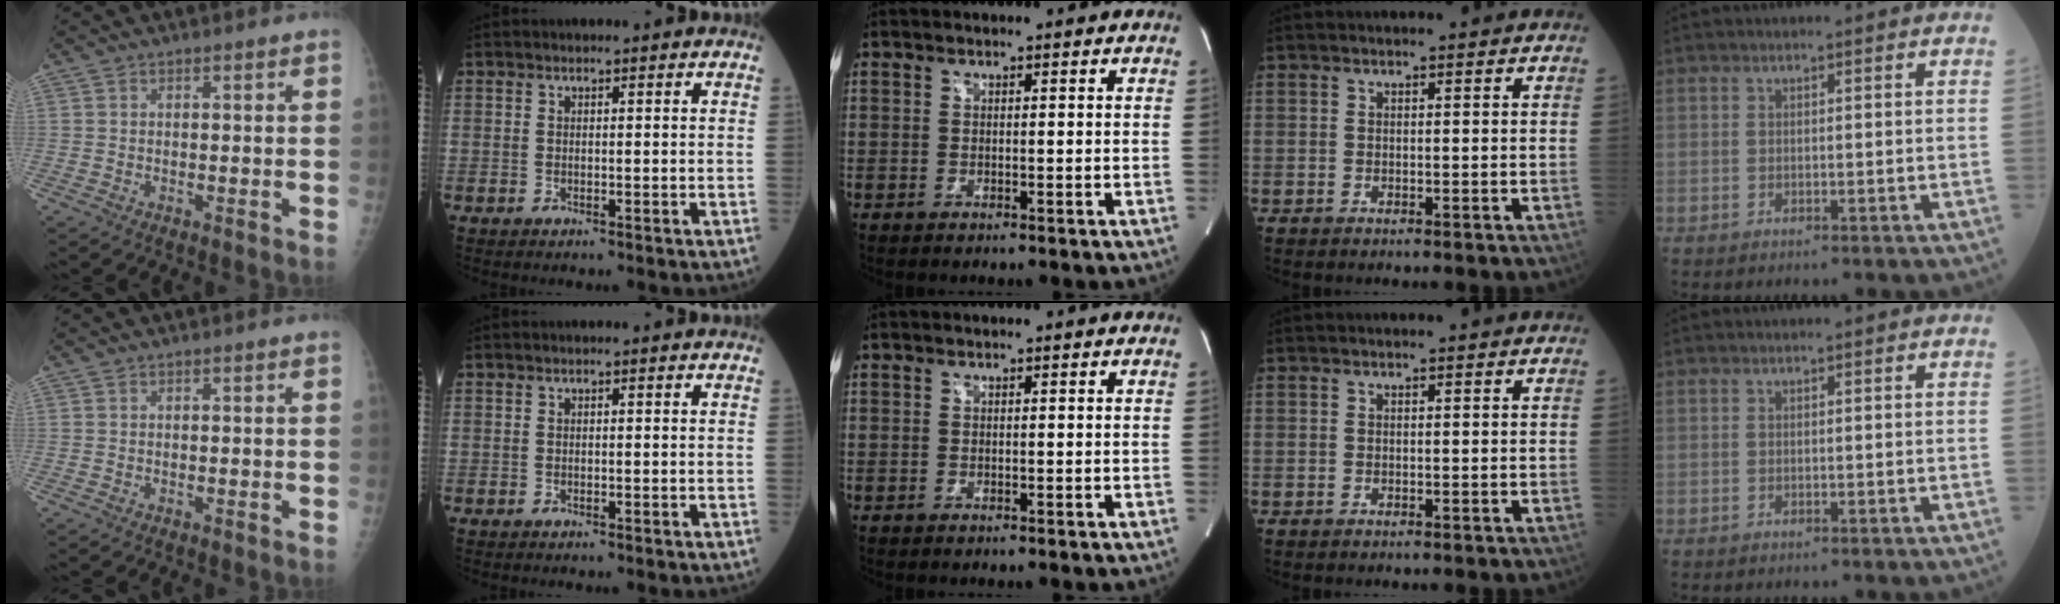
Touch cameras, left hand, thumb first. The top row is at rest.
{}